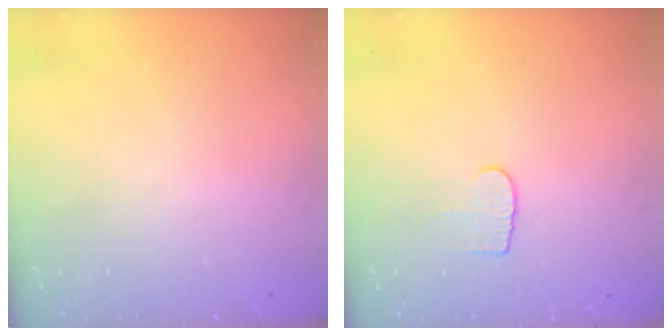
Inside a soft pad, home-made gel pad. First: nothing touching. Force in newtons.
{"total": 5.7, "press": 5.6, "slide": 0.5}